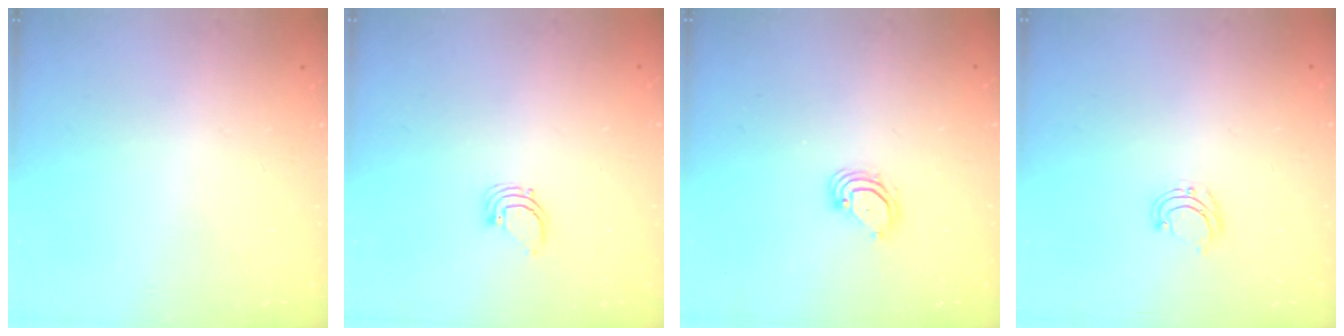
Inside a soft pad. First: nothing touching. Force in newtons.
{"total": 2.3, "press": 2.3, "slide": 0.1}
{"total": 4.3, "press": 4.3, "slide": 0.4}
{"total": 4.6, "press": 4.5, "slide": 0.5}